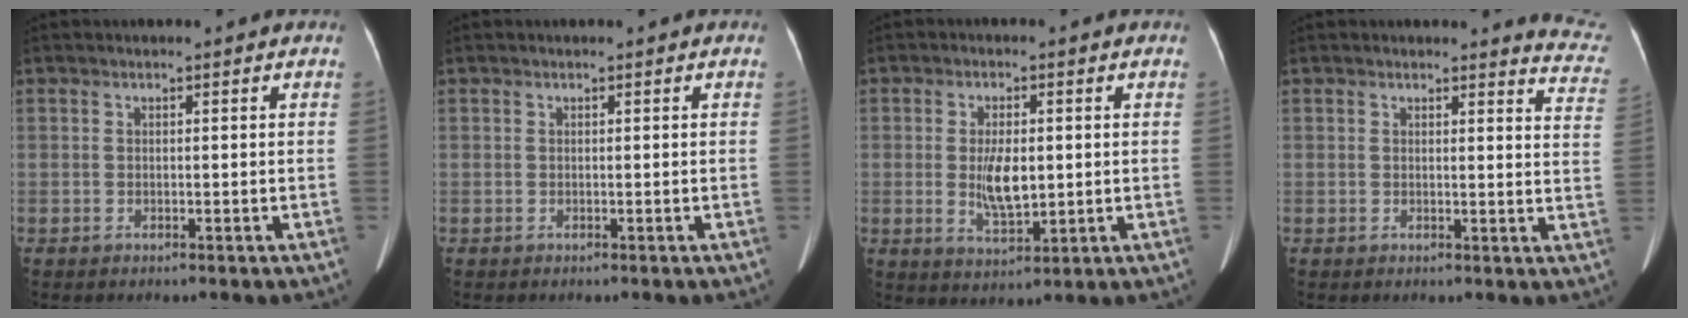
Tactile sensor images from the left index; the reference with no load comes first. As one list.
[{"total": 0.0}, {"total": 6.1, "force": [0.0, 2.3, 5.7], "torque": [-0.112, -0.006, 0.005]}, {"total": 7.6, "force": [7.4, 1.5, -0.1], "torque": [0.033, -0.069, 0.039]}]